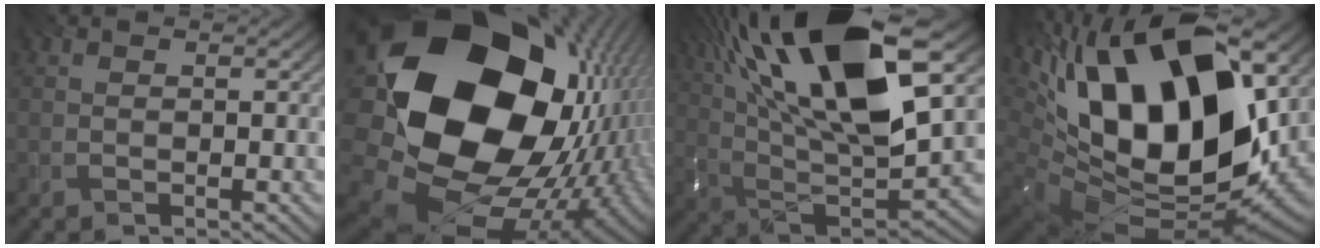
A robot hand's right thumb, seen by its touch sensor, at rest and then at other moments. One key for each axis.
{"total": 23.0, "fx": 3.3, "fy": 17.7, "fz": 14.2, "tx": -0.313, "ty": -0.056, "tz": 0.099}
{"total": 20.4, "fx": 8.1, "fy": 7.9, "fz": 17.0, "tx": -0.334, "ty": 0.045, "tz": 0.128}
{"total": 21.8, "fx": 4.7, "fy": 11.8, "fz": 17.8, "tx": -0.377, "ty": 0.010, "tz": 0.080}